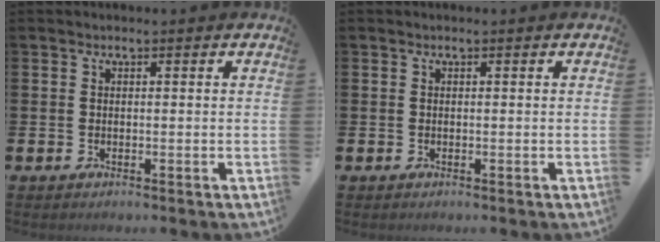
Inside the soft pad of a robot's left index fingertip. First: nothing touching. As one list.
[{"total": 0.0}]